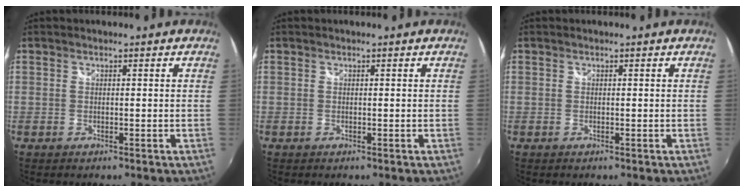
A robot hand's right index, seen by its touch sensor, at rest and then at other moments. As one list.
[{"total": 0.0}, {"total": 0.0}]